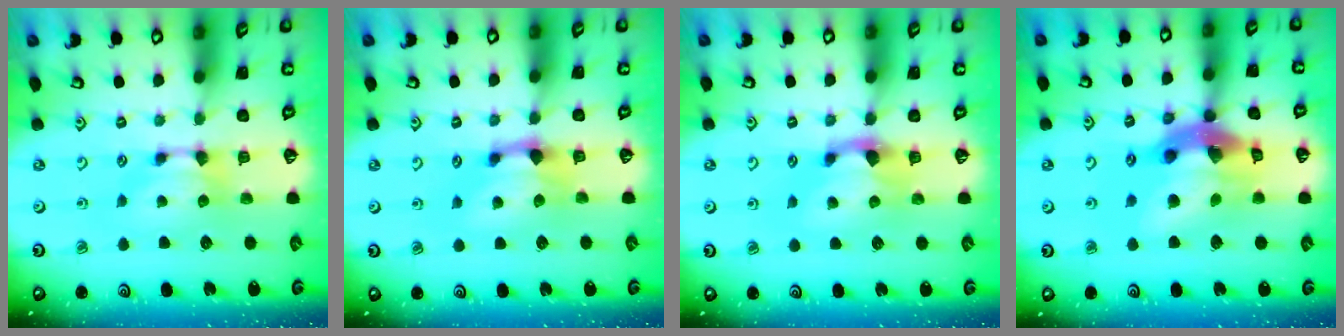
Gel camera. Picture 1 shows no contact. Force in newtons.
{"total": 1.4, "press": 0.9, "slide": 1.1}
{"total": 1.7, "press": 1.3, "slide": 1.1}
{"total": 13.8, "press": 13.5, "slide": 2.9}